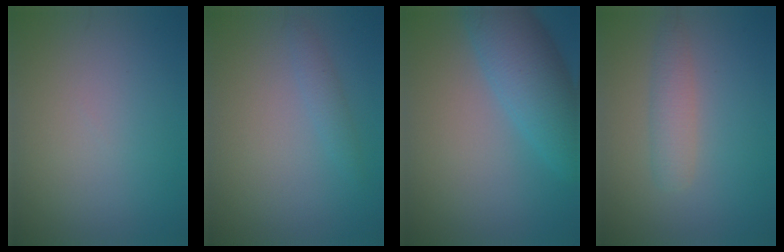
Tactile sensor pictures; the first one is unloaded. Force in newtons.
{"total": 1.3, "press": 1.3, "slide": 0.1}
{"total": 6.9, "press": 6.9, "slide": 0.2}
{"total": 2.3, "press": 2.3, "slide": 0.1}